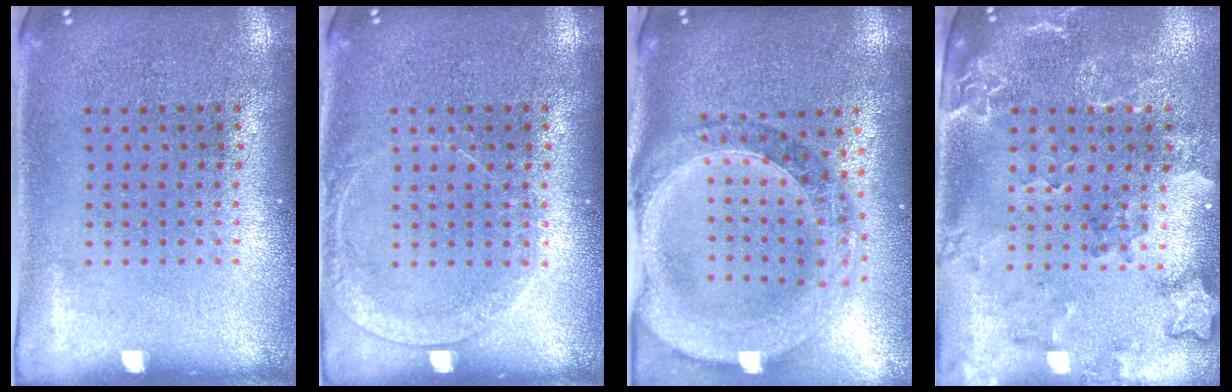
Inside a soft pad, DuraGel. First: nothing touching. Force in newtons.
{"total": 1.4, "press": 1.4, "slide": 0.1}
{"total": 1.9, "press": 1.8, "slide": 0.7}
{"total": 2.1, "press": 2.0, "slide": 0.8}